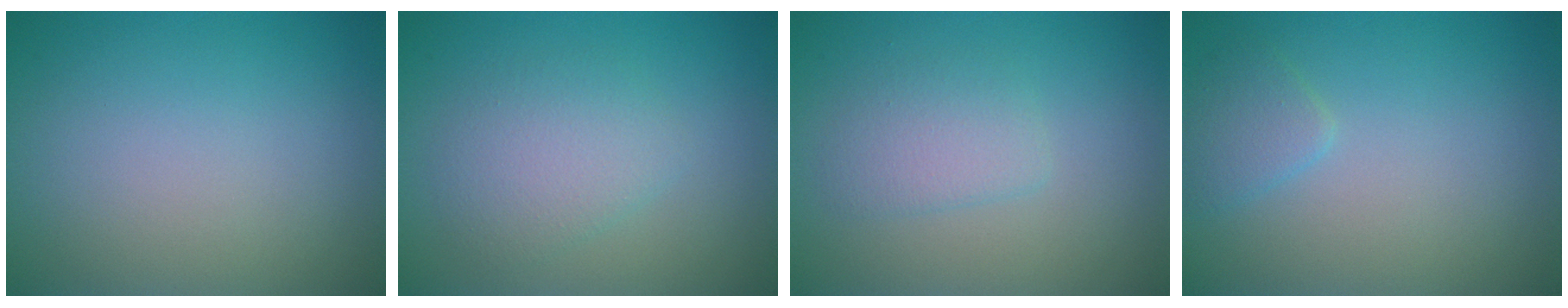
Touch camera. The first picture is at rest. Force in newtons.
{"total": 3.0, "press": 3.0, "slide": 0.1}
{"total": 2.1, "press": 2.1, "slide": 0.1}
{"total": 1.6, "press": 1.6, "slide": 0.1}